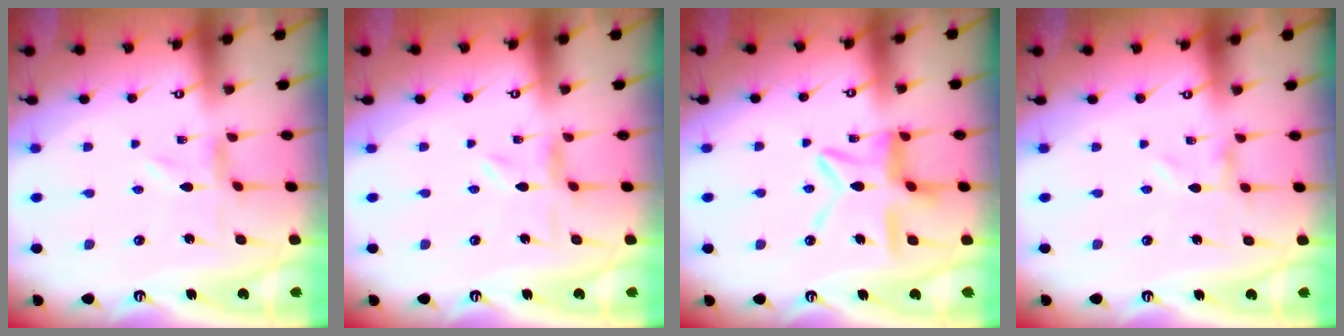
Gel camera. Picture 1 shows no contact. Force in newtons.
{"total": 1.7, "press": 1.7, "slide": 0.3}
{"total": 12.0, "press": 11.9, "slide": 1.1}
{"total": 0.0}